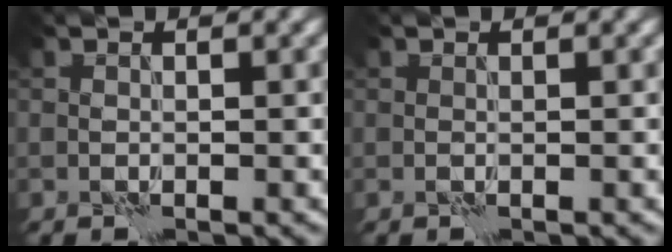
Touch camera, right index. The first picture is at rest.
{"total": 0.0}